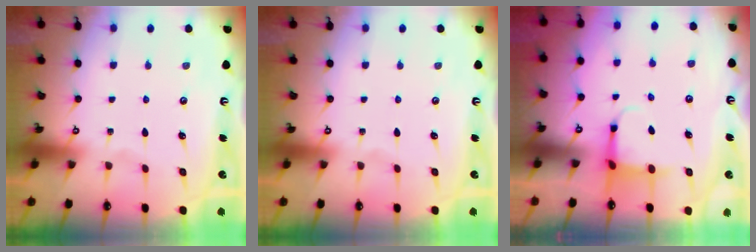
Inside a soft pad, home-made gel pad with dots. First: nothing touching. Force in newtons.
{"total": 0.0}
{"total": 3.8, "press": 3.6, "slide": 1.3}